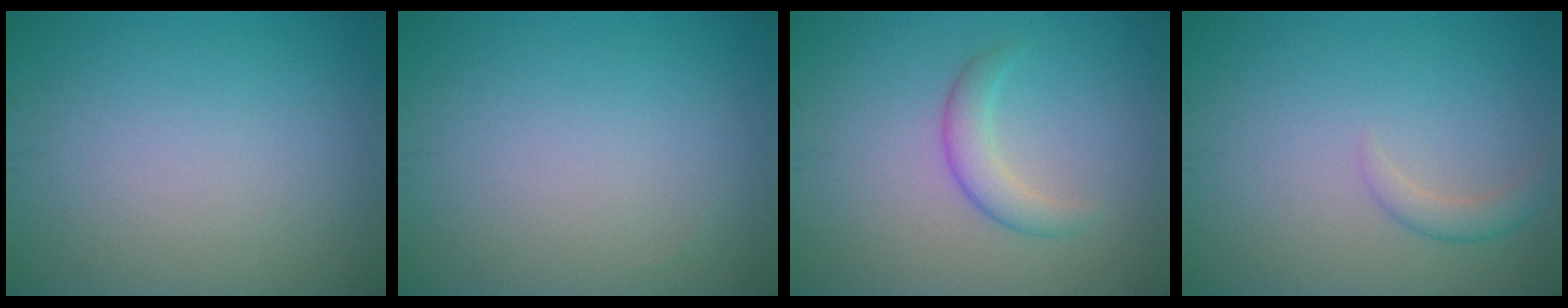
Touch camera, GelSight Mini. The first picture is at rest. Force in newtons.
{"total": 0.0}
{"total": 2.3, "press": 2.3, "slide": 0.0}
{"total": 1.6, "press": 1.6, "slide": 0.0}